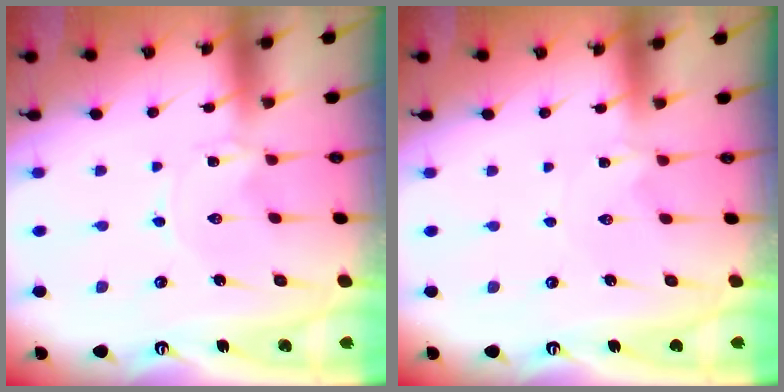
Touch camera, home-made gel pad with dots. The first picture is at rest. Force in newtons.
{"total": 0.0}